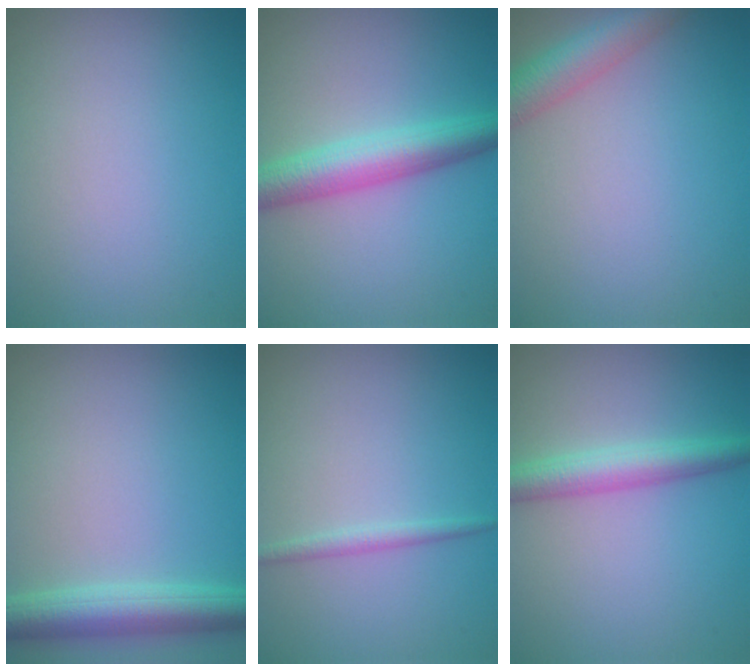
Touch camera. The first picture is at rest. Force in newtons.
{"total": 5.0, "press": 5.0, "slide": 0.0}
{"total": 4.1, "press": 4.1, "slide": 0.2}
{"total": 4.9, "press": 4.9, "slide": 0.1}
{"total": 1.2, "press": 1.2, "slide": 0.1}
{"total": 3.6, "press": 3.6, "slide": 0.1}